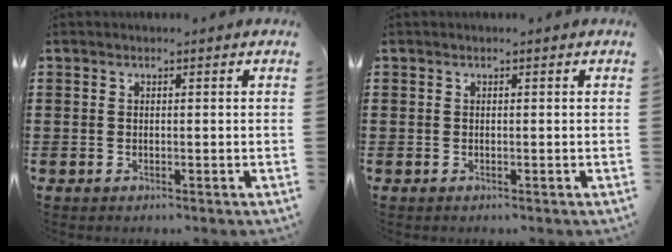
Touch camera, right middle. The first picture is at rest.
{"total": 0.0}